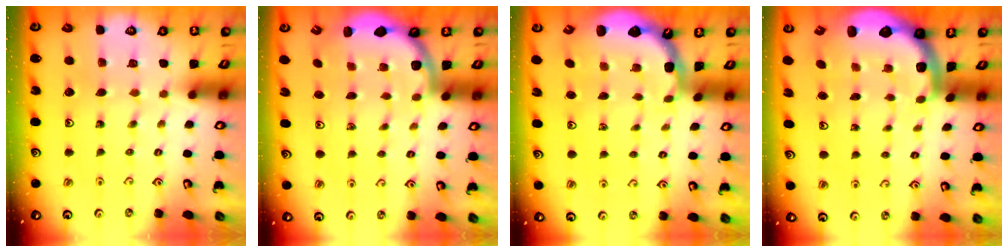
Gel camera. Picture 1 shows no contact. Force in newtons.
{"total": 2.5, "press": 2.4, "slide": 0.7}
{"total": 2.4, "press": 1.7, "slide": 1.7}
{"total": 2.8, "press": 2.5, "slide": 1.4}